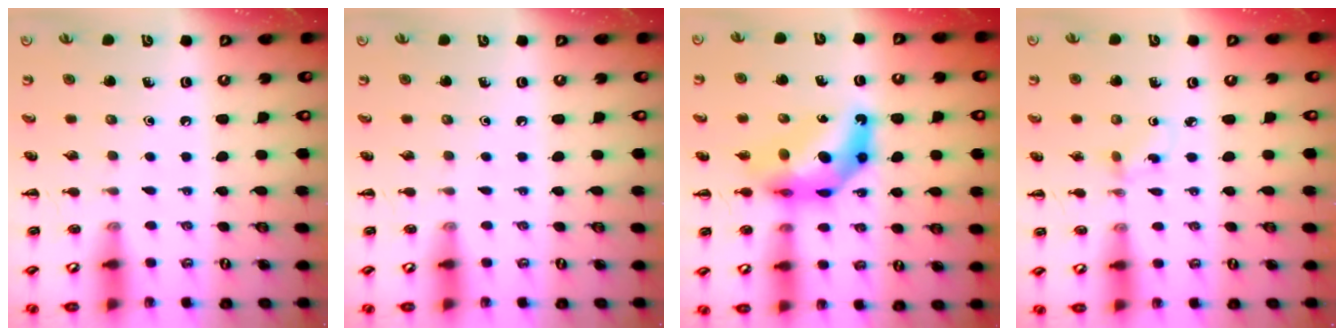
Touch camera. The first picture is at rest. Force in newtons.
{"total": 0.0}
{"total": 10.3, "press": 9.8, "slide": 3.2}
{"total": 1.7, "press": 1.5, "slide": 0.9}